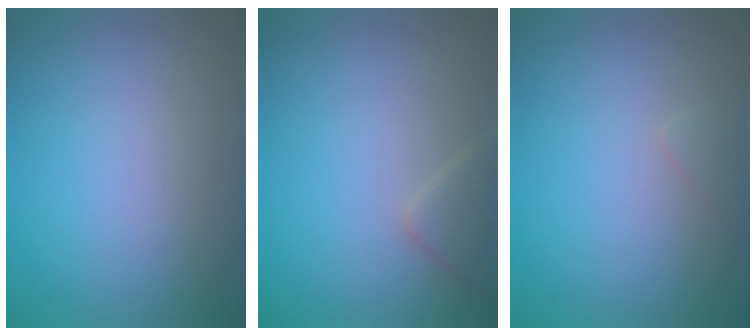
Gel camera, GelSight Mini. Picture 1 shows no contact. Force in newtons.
{"total": 1.9, "press": 1.9, "slide": 0.1}
{"total": 0.6, "press": 0.6, "slide": 0.0}